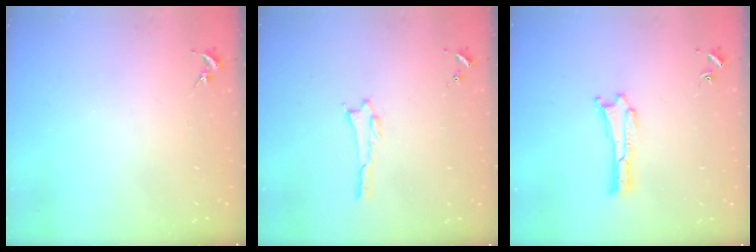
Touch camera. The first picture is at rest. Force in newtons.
{"total": 0.0}
{"total": 0.0}